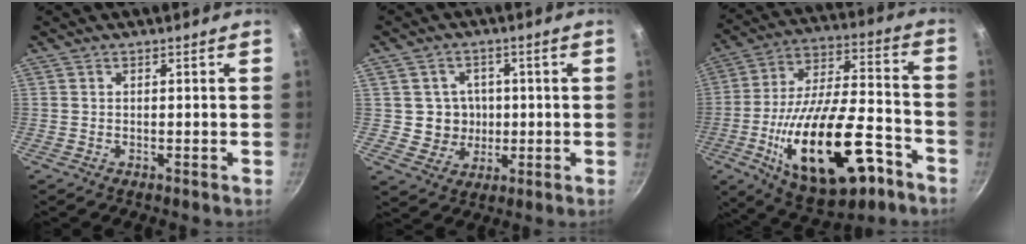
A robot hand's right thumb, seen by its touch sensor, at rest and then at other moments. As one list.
[{"total": 6.3, "force": [0.2, 6.2, 1.3], "torque": [0.017, 0.008, 0.009]}, {"total": 26.8, "force": [-10.9, 11.9, 21.4], "torque": [-0.336, 0.050, -0.160]}]